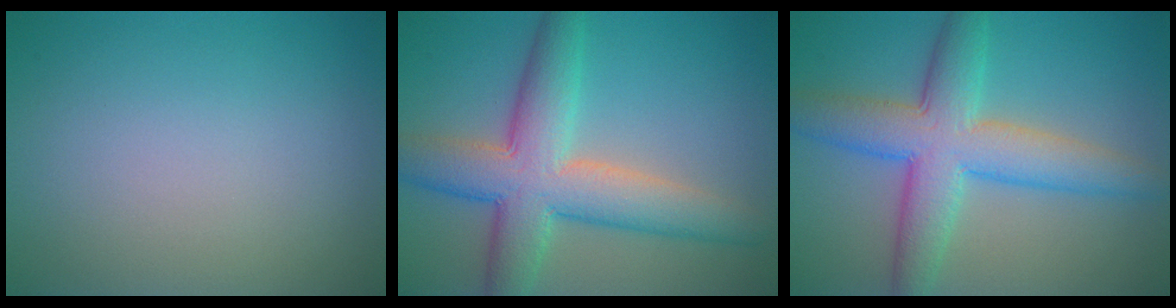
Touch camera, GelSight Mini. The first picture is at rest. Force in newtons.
{"total": 8.5, "press": 8.5, "slide": 0.2}
{"total": 7.5, "press": 7.5, "slide": 0.1}